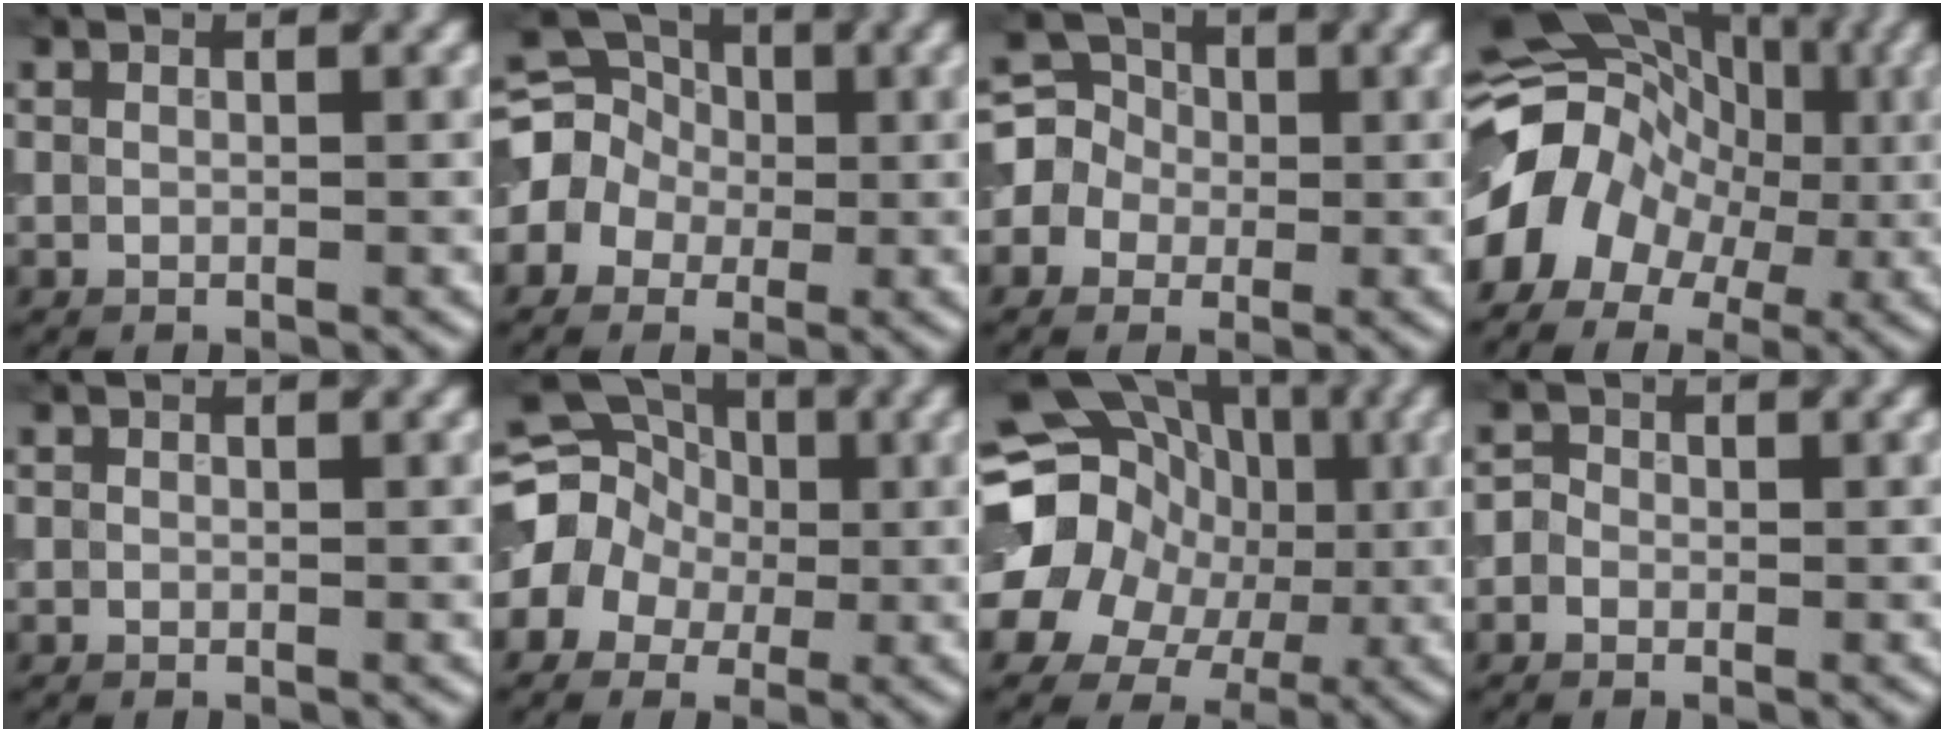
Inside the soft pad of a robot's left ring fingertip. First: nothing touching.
{"total": 6.6, "force": [0.0, 6.0, 2.8], "torque": [-0.045, 0.029, -0.036]}
{"total": 4.0, "force": [-0.3, 3.9, 1.0], "torque": [0.001, 0.022, -0.026]}
{"total": 10.6, "force": [-2.0, 8.4, 6.1], "torque": [-0.097, 0.003, -0.044]}
{"total": 0.0}
{"total": 10.4, "force": [-0.2, 9.3, 4.8], "torque": [-0.093, 0.028, -0.054]}
{"total": 18.1, "force": [2.5, 15.9, 8.3], "torque": [-0.171, 0.024, 0.016]}
{"total": 1.4, "force": [-0.2, 1.3, 0.5], "torque": [0.003, 0.002, -0.020]}